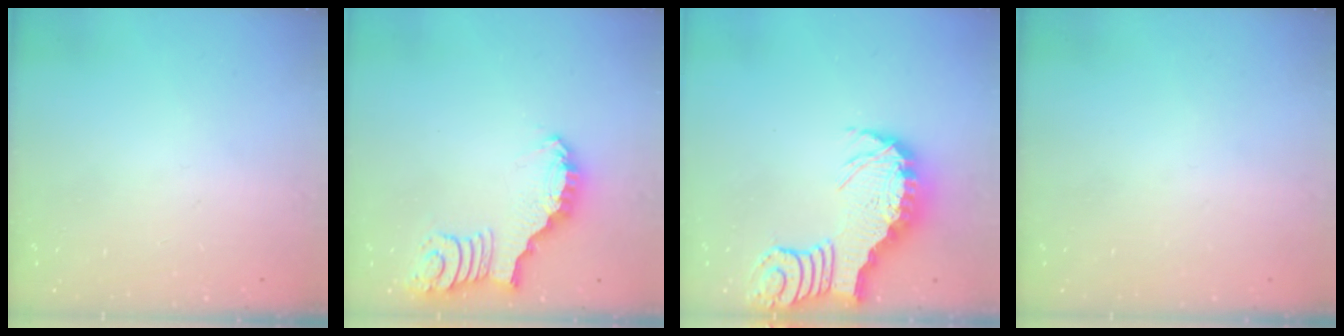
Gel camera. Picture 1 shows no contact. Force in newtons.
{"total": 2.9, "press": 2.9, "slide": 0.1}
{"total": 3.4, "press": 3.4, "slide": 0.5}
{"total": 0.0}